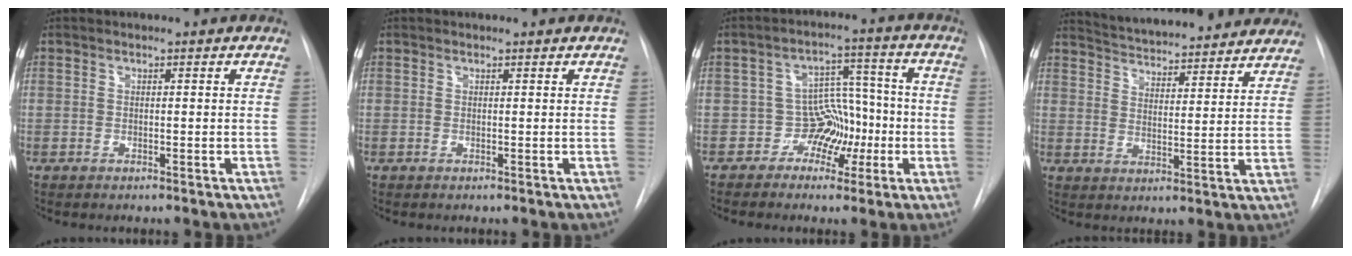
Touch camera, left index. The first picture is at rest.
{"total": 0.9, "force": [0.9, 0.1, 0.1], "torque": [-0.008, 0.008, 0.011]}
{"total": 6.2, "force": [-2.3, 5.2, 2.3], "torque": [-0.019, 0.029, -0.035]}
{"total": 23.5, "force": [21.6, 4.4, 8.4], "torque": [-0.134, -0.012, 0.278]}